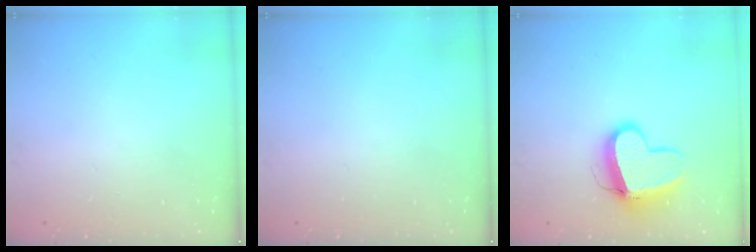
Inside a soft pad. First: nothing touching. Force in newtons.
{"total": 0.0}
{"total": 11.7, "press": 11.6, "slide": 1.3}